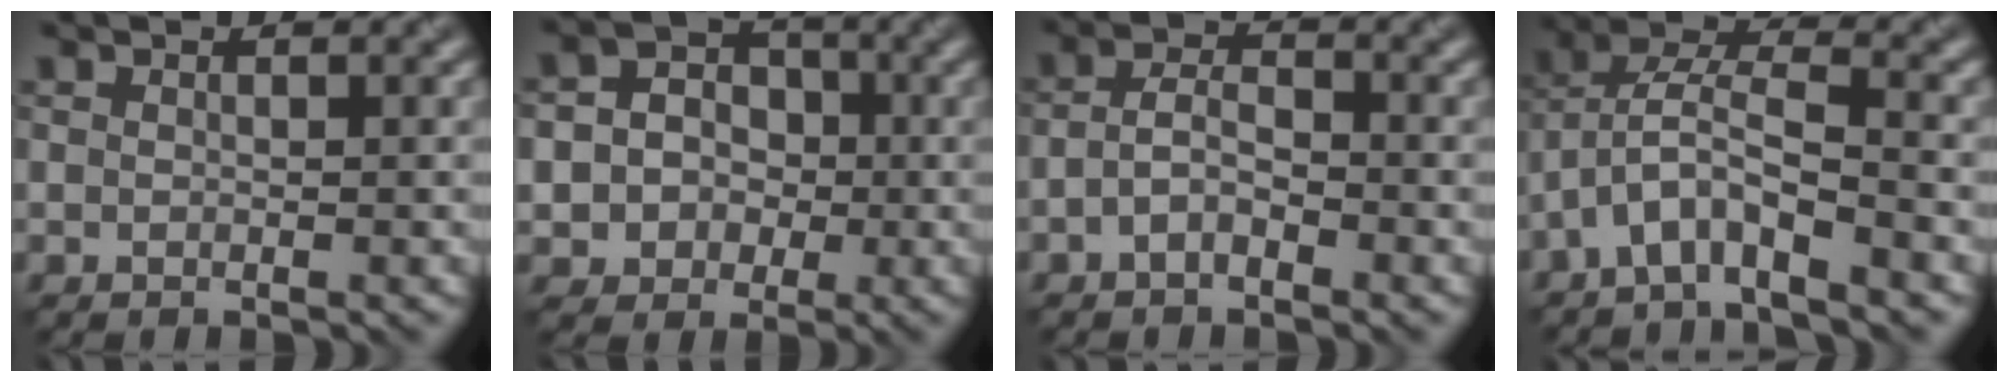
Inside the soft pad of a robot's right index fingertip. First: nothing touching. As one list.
[{"total": 5.8, "force": [-1.0, 5.4, 1.8], "torque": [-0.018, 0.017, -0.032]}, {"total": 2.3, "force": [-1.1, 1.0, 1.7], "torque": [-0.036, 0.007, -0.028]}, {"total": 4.7, "force": [-2.8, 1.3, 3.5], "torque": [-0.068, 0.012, -0.060]}]